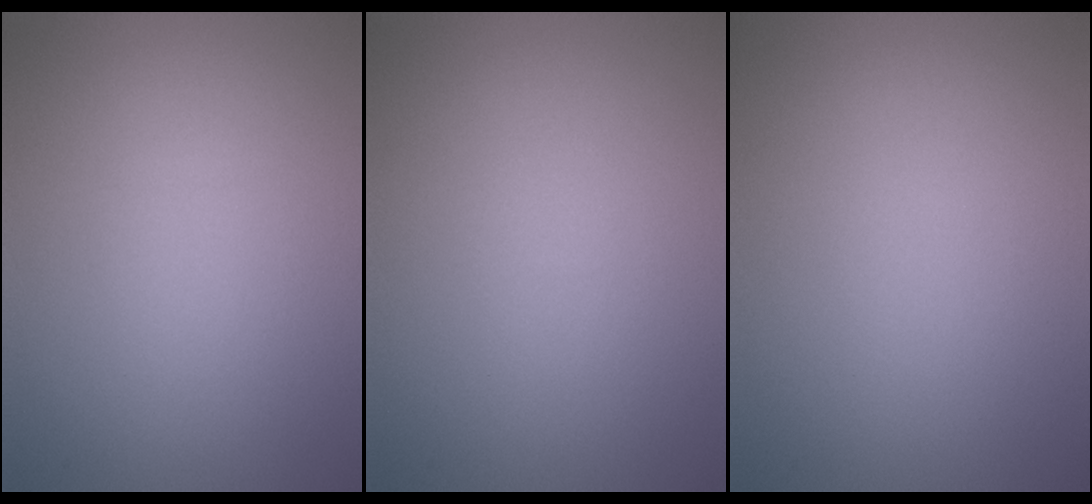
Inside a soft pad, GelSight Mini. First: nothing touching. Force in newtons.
{"total": 0.0}
{"total": 0.0}